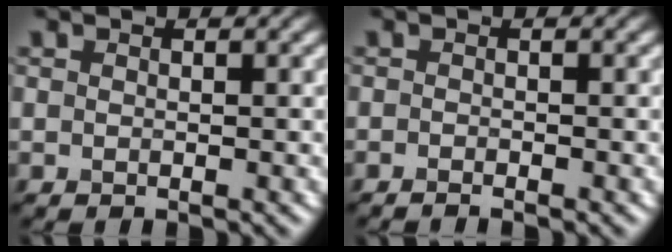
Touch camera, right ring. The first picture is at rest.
{"total": 0.7, "force": [-0.6, -0.1, 0.3], "torque": [-0.006, -0.001, -0.012]}